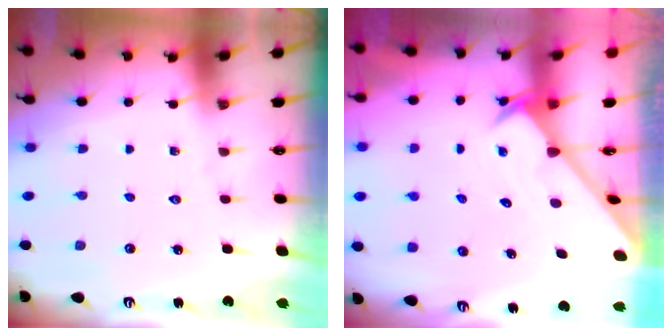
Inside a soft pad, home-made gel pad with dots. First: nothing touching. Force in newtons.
{"total": 1.8, "press": 1.8, "slide": 0.1}